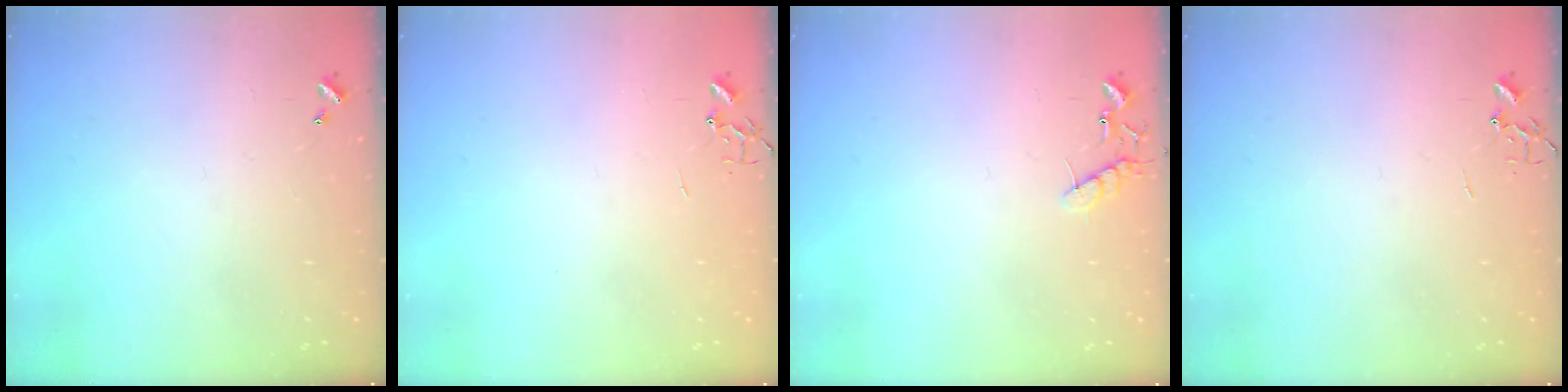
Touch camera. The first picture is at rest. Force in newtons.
{"total": 0.0}
{"total": 8.5, "press": 8.5, "slide": 0.6}
{"total": 0.0}